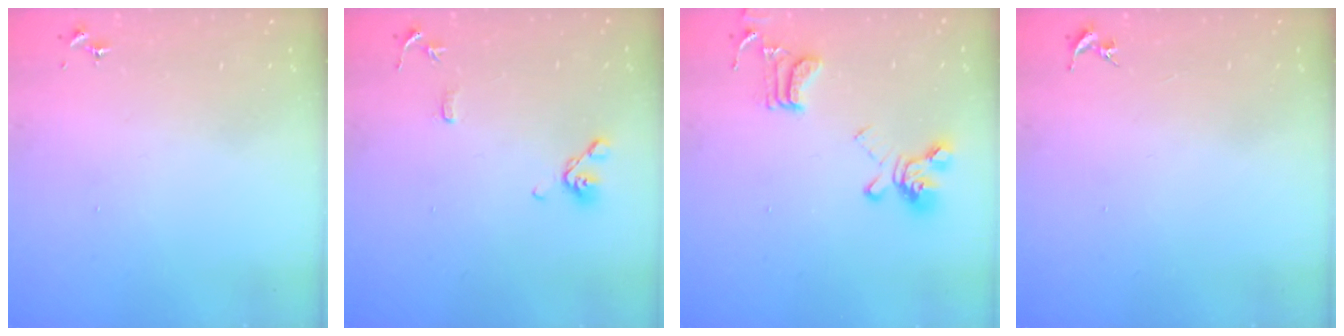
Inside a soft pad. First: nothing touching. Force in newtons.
{"total": 10.5, "press": 10.4, "slide": 1.9}
{"total": 16.4, "press": 16.3, "slide": 1.5}
{"total": 0.0}